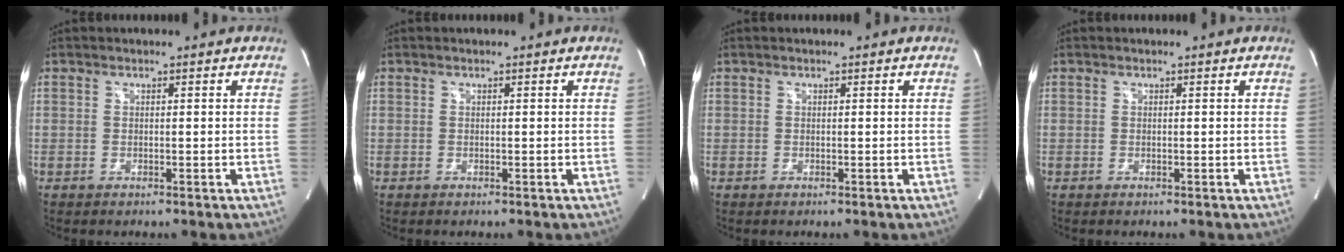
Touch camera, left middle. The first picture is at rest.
{"total": 0.0}
{"total": 0.0}
{"total": 0.0}